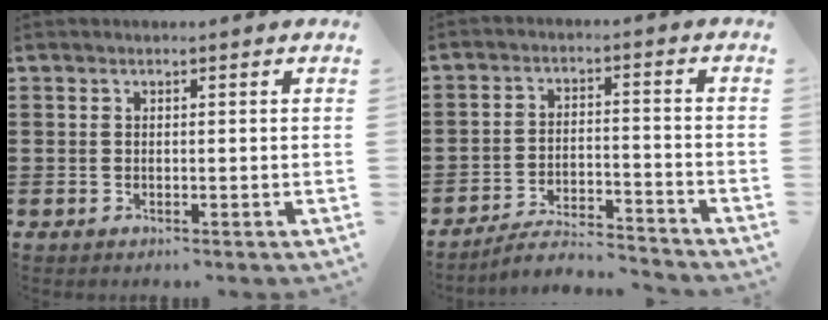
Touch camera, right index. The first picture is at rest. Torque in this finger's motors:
{"motor_torque": [0.75, 1.23, -1.03, -0.21]}